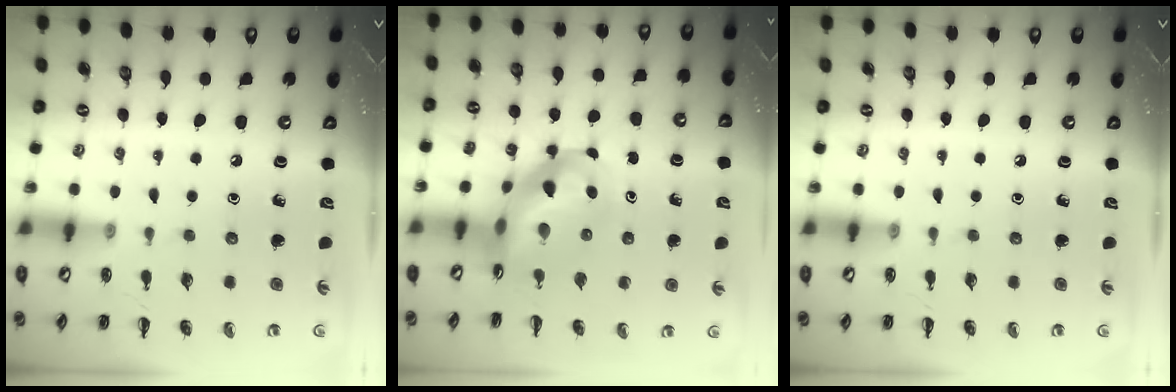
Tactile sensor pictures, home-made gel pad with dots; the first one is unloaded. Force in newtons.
{"total": 9.7, "press": 9.3, "slide": 2.8}
{"total": 0.0}